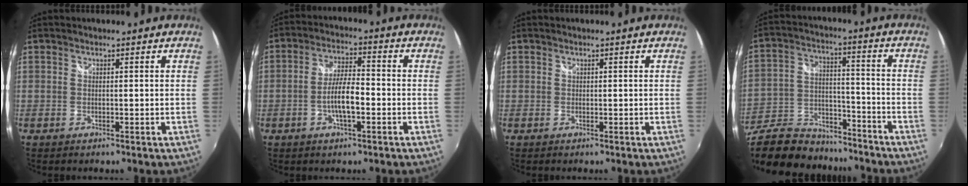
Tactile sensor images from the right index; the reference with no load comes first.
{"total": 6.6, "force": [-2.2, 1.7, 6.0], "torque": [-0.116, 0.004, -0.038]}
{"total": 0.0}
{"total": 25.9, "force": [-20.0, 11.5, 11.7], "torque": [-0.264, 0.004, -0.310]}